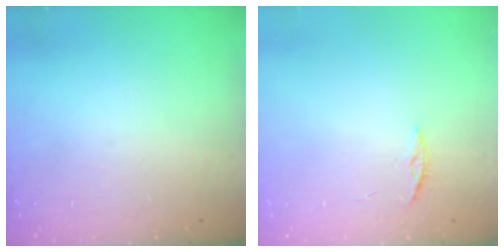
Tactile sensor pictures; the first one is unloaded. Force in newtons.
{"total": 3.5, "press": 3.5, "slide": 0.4}